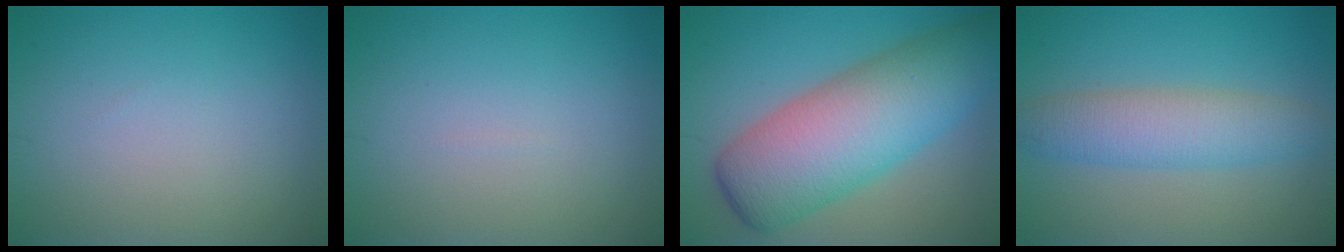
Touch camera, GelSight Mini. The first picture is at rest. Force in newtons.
{"total": 0.0}
{"total": 10.9, "press": 10.8, "slide": 0.4}
{"total": 4.7, "press": 4.7, "slide": 0.1}